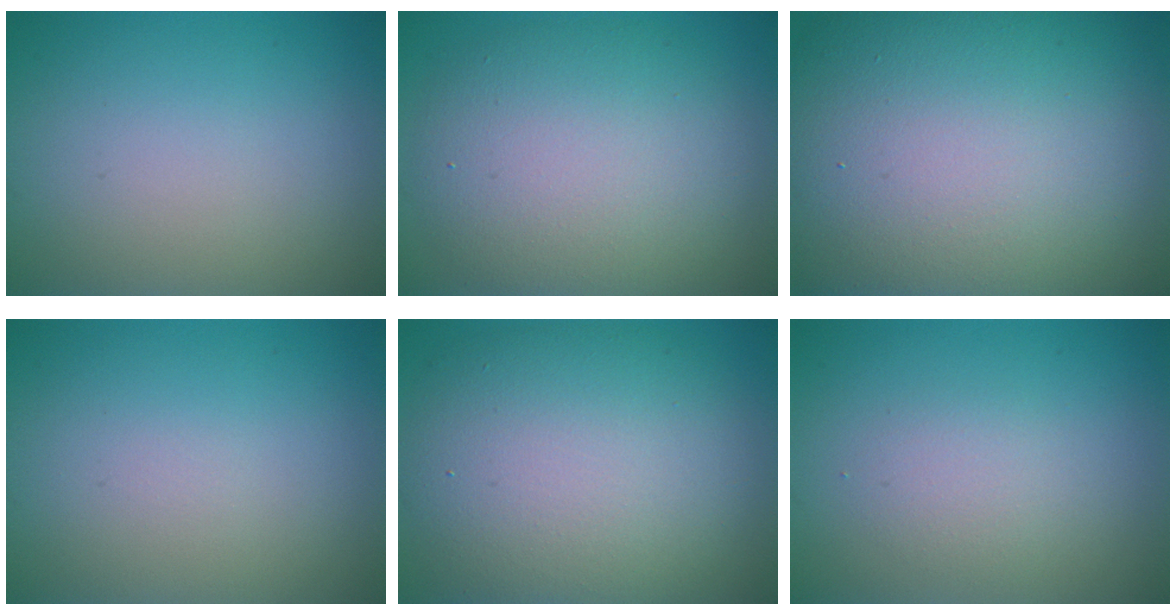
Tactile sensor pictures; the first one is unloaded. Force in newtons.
{"total": 8.8, "press": 8.8, "slide": 0.8}
{"total": 20.2, "press": 20.2, "slide": 0.8}
{"total": 0.0}
{"total": 11.1, "press": 11.1, "slide": 0.7}
{"total": 1.7, "press": 1.7, "slide": 0.1}